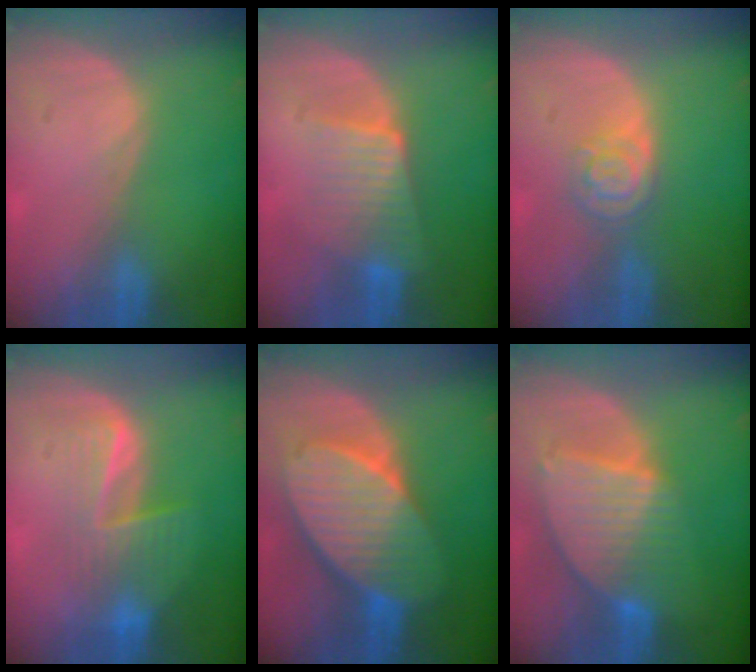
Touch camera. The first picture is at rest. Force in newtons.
{"total": 6.2, "press": 5.9, "slide": 1.8}
{"total": 4.3, "press": 3.9, "slide": 1.9}
{"total": 6.8, "press": 6.4, "slide": 2.3}
{"total": 10.6, "press": 10.6, "slide": 0.7}
{"total": 8.5, "press": 7.5, "slide": 4.0}